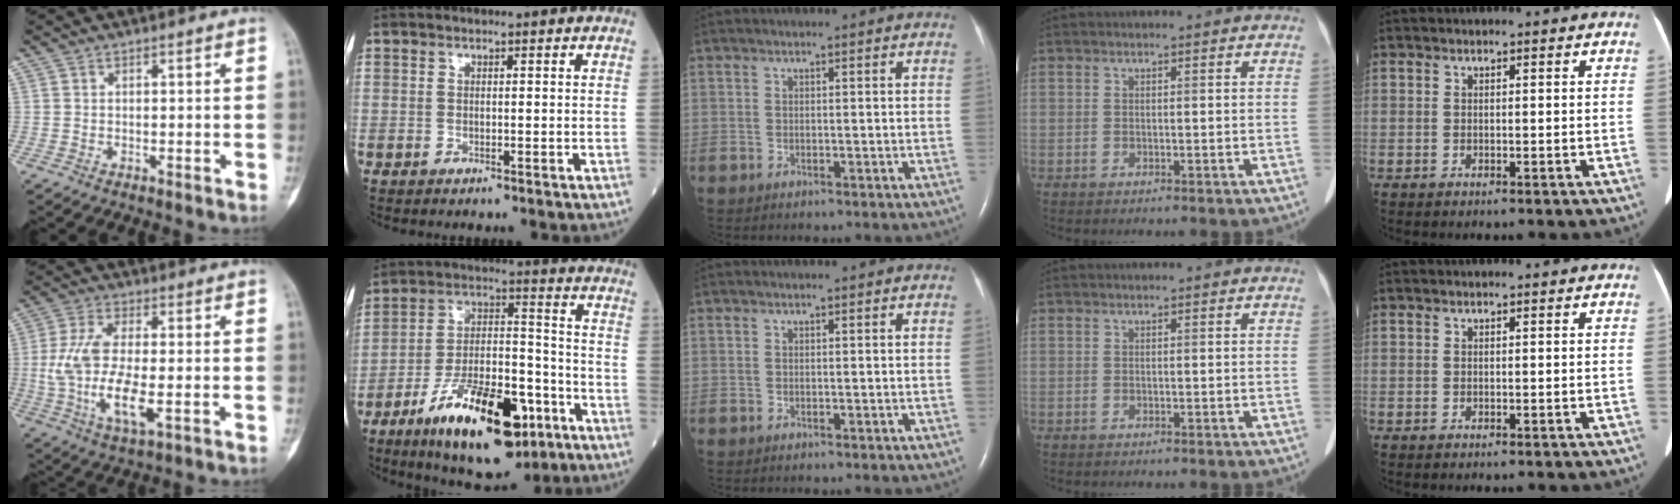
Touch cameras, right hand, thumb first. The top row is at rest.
{"thumb": {"total": 13.3, "force": [-1.7, 5.0, 12.2], "torque": [-0.269, -0.002, -0.033]}, "index": {"total": 19.7, "force": [-10.8, 6.9, 14.9], "torque": [-0.255, 0.002, -0.174]}}